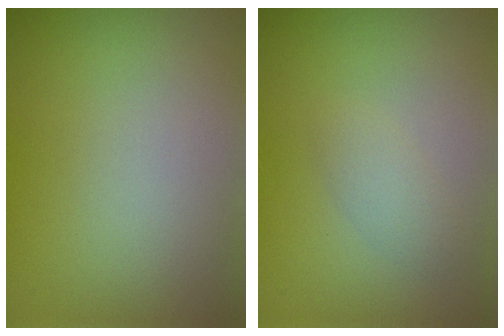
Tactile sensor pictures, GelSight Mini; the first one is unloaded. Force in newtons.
{"total": 1.3, "press": 1.3, "slide": 0.1}